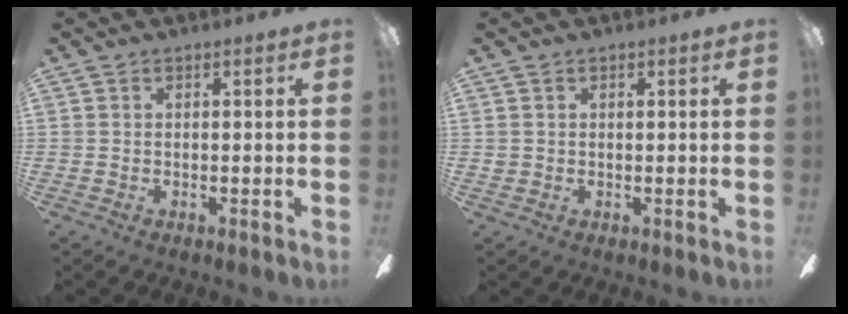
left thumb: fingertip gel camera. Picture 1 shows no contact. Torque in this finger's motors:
{"motor_torque": [-0.39, 0.29, 0.40, -0.23, 0.00]}